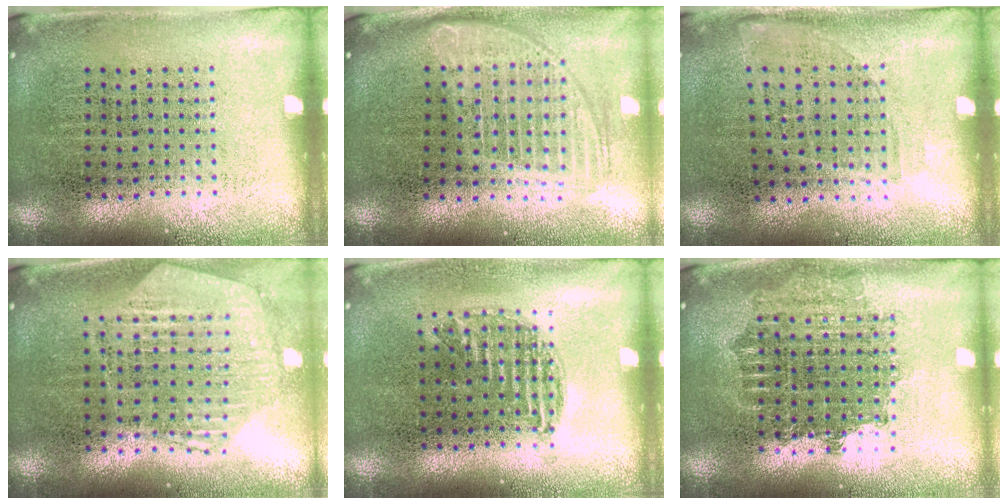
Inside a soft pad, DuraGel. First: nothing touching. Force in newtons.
{"total": 1.8, "press": 1.5, "slide": 1.0}
{"total": 0.9, "press": 0.8, "slide": 0.5}
{"total": 1.2, "press": 1.2, "slide": 0.1}
{"total": 1.0, "press": 0.8, "slide": 0.5}
{"total": 1.7, "press": 1.4, "slide": 1.0}